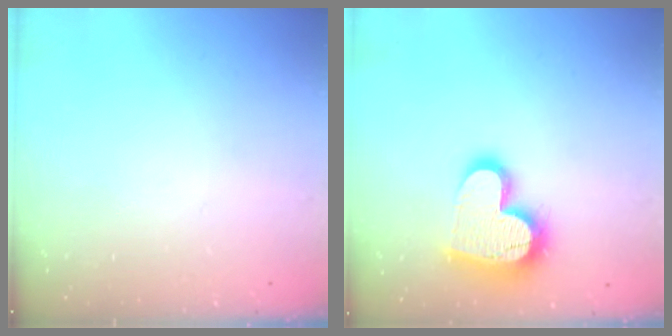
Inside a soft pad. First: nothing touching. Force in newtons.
{"total": 18.2, "press": 18.1, "slide": 1.5}